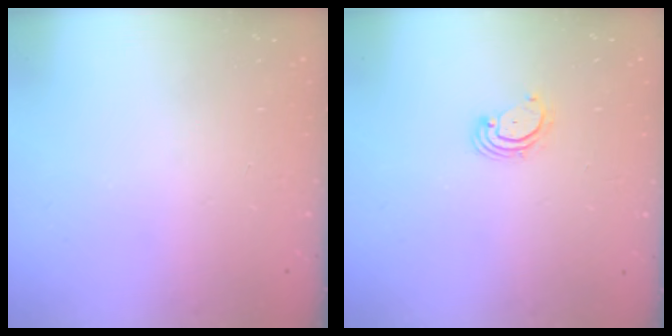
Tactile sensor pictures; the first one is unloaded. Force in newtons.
{"total": 3.0, "press": 3.0, "slide": 0.3}